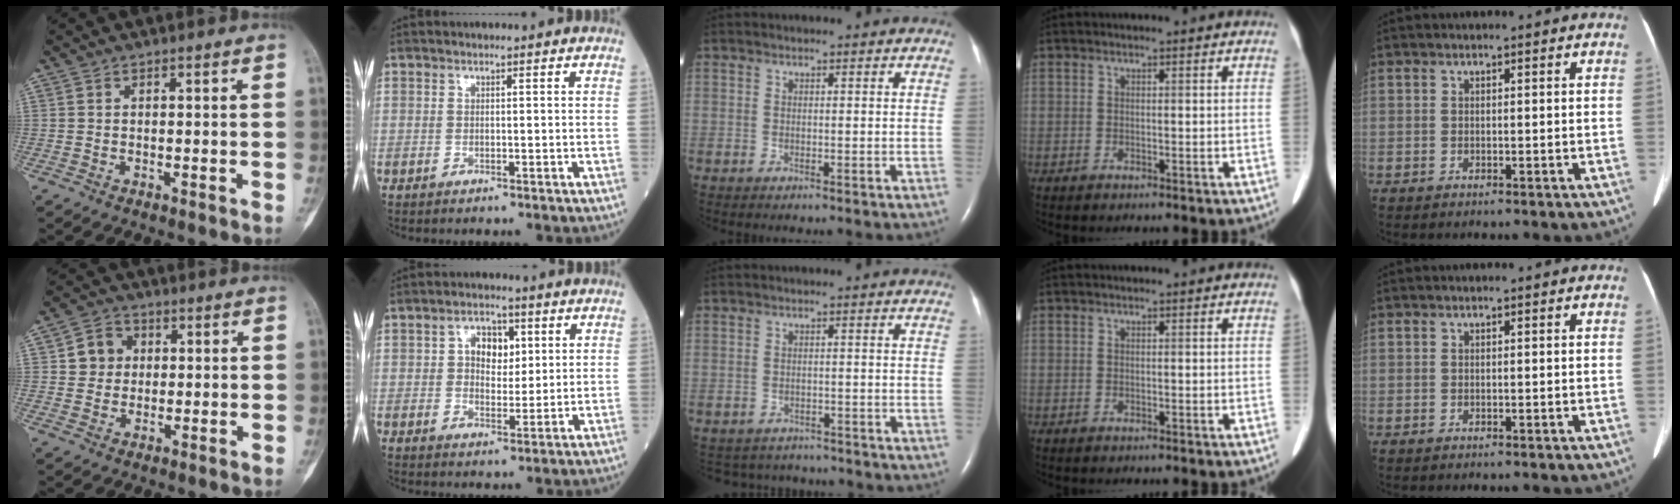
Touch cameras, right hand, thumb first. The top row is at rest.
{"thumb": {"total": 5.7, "force": [1.1, 5.2, 2.1], "torque": [-0.004, 0.004, 0.013]}, "index": {"total": 5.4, "force": [1.6, 3.4, 3.8], "torque": [-0.060, 0.011, 0.028]}, "middle": {"total": 5.8, "force": [-5.6, 1.6, 0.1], "torque": [0.000, 0.010, -0.072]}}